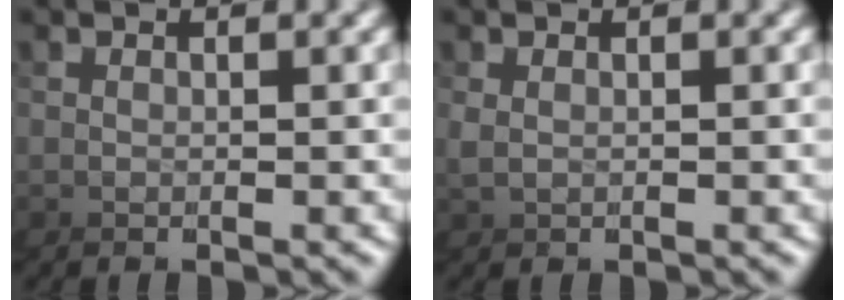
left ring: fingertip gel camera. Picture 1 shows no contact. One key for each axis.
{"total": 0.0}